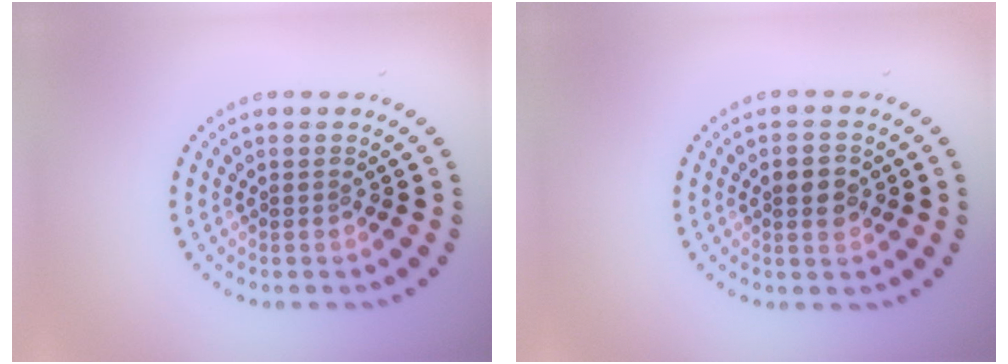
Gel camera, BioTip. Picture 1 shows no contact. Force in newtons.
{"total": 2.7, "press": 2.7, "slide": 0.1}